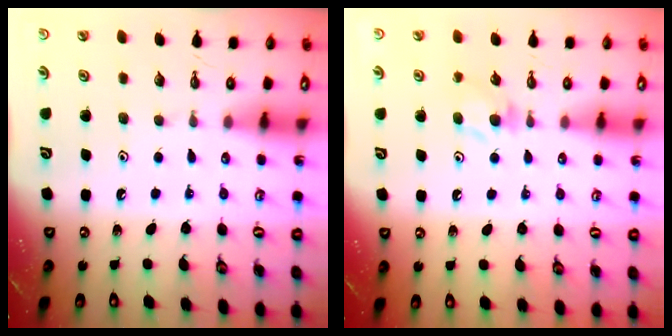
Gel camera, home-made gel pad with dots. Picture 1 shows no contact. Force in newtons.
{"total": 4.3, "press": 4.2, "slide": 0.9}